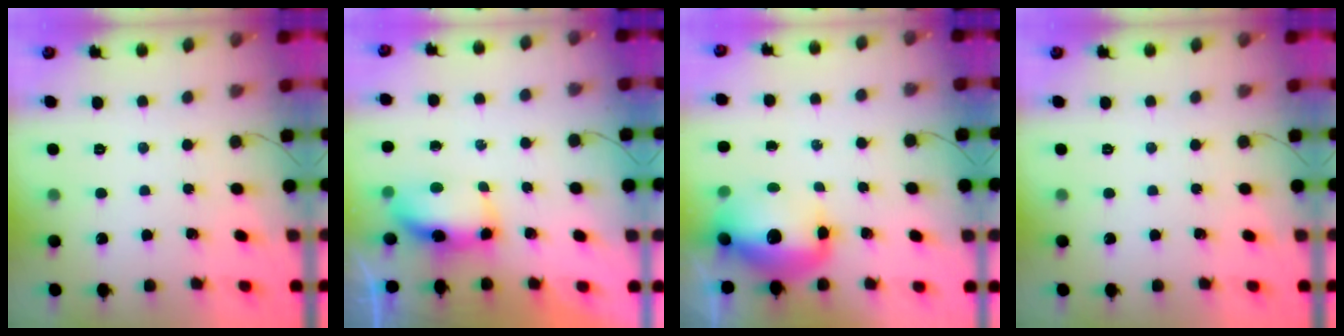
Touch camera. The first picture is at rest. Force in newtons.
{"total": 12.2, "press": 8.6, "slide": 8.6}
{"total": 13.0, "press": 12.7, "slide": 2.9}
{"total": 0.0}